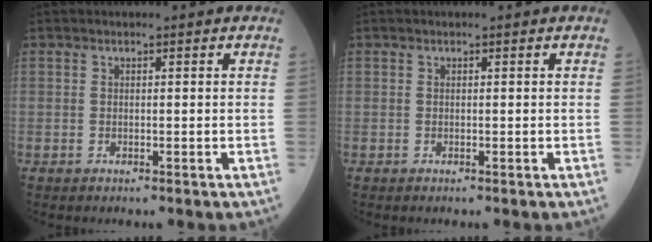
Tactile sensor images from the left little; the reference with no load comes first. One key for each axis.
{"total": 0.0}